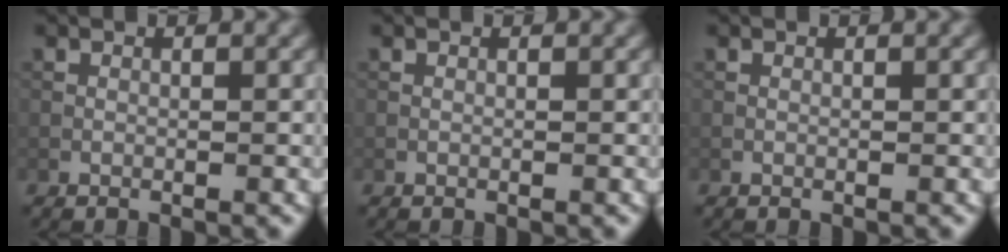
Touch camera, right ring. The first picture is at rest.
{"total": 0.0}
{"total": 0.0}